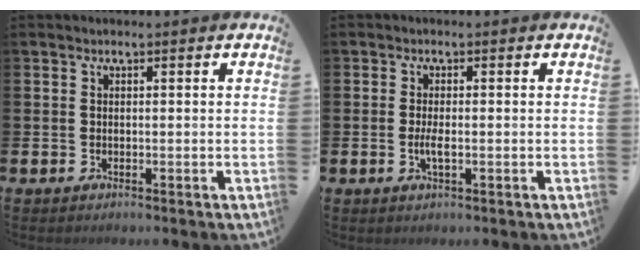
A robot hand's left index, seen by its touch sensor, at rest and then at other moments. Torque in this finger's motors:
{"motor_torque": [0.47, 0.12, 0.06, 0.10]}